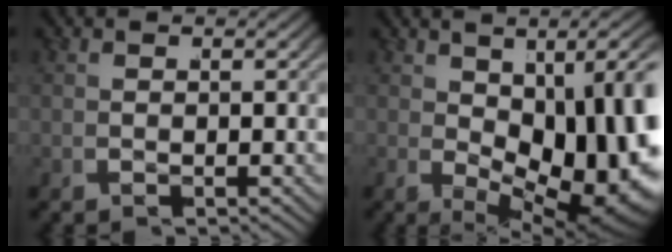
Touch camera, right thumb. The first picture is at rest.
{"total": 13.9, "force": [-0.9, 7.3, 11.8], "torque": [-0.170, -0.034, 0.020]}